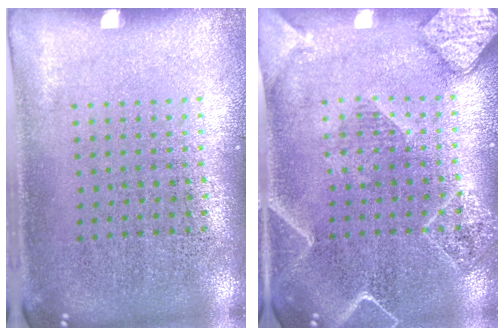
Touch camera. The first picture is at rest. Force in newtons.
{"total": 2.2, "press": 2.1, "slide": 0.5}